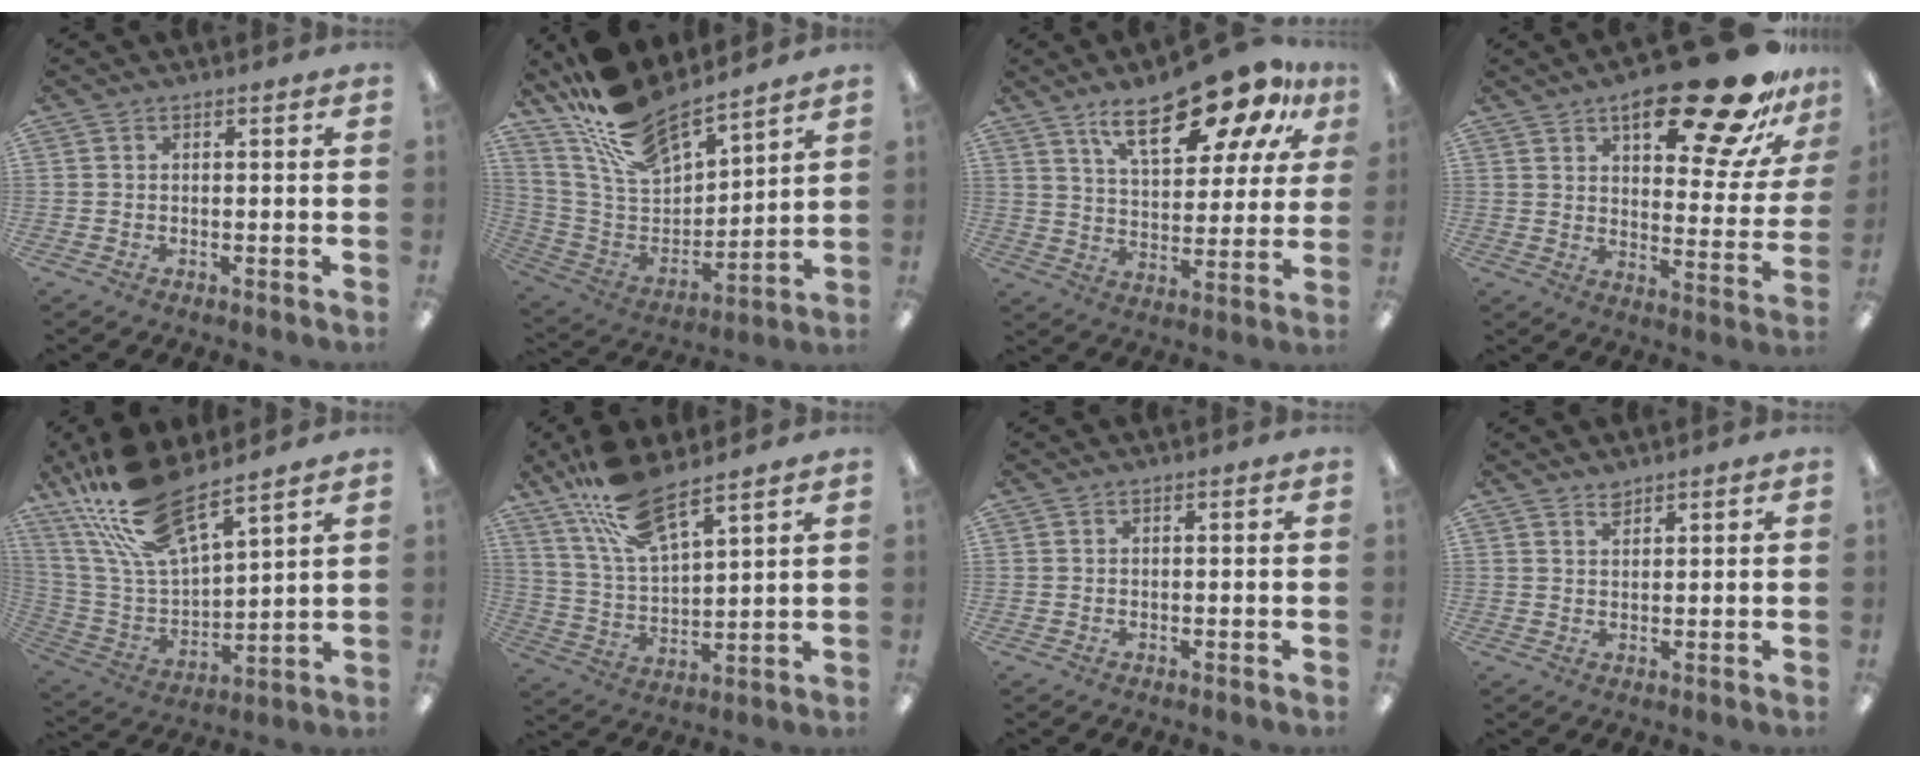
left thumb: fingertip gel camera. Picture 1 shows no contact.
{"total": 17.4, "force": [15.3, 5.2, 6.4], "torque": [-0.152, -0.109, 0.277]}
{"total": 21.5, "force": [14.0, 8.2, 14.1], "torque": [-0.213, -0.074, 0.229]}
{"total": 23.5, "force": [16.0, 7.7, 15.3], "torque": [-0.198, -0.105, 0.251]}
{"total": 19.6, "force": [15.1, 5.7, 11.1], "torque": [-0.259, -0.085, 0.270]}
{"total": 14.7, "force": [10.9, 4.7, 8.7], "torque": [-0.179, -0.045, 0.196]}
{"total": 0.0}
{"total": 2.1, "force": [2.0, 0.7, 0.4], "torque": [-0.011, -0.003, 0.038]}